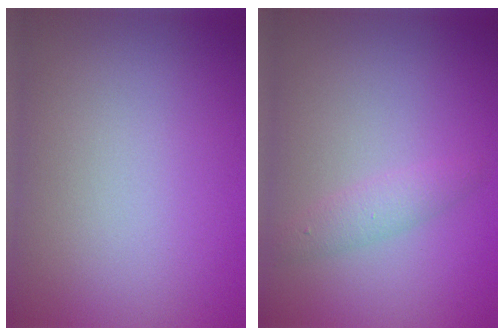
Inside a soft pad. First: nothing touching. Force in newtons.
{"total": 1.6, "press": 1.6, "slide": 0.1}